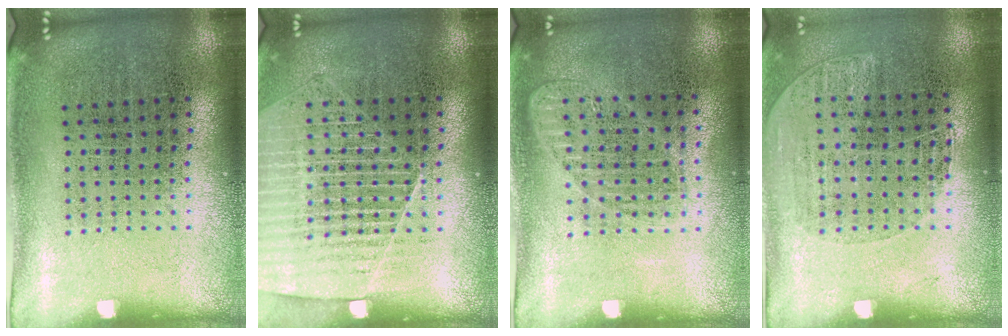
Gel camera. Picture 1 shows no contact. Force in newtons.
{"total": 1.3, "press": 1.3, "slide": 0.2}
{"total": 1.2, "press": 1.1, "slide": 0.3}
{"total": 1.1, "press": 0.9, "slide": 0.5}